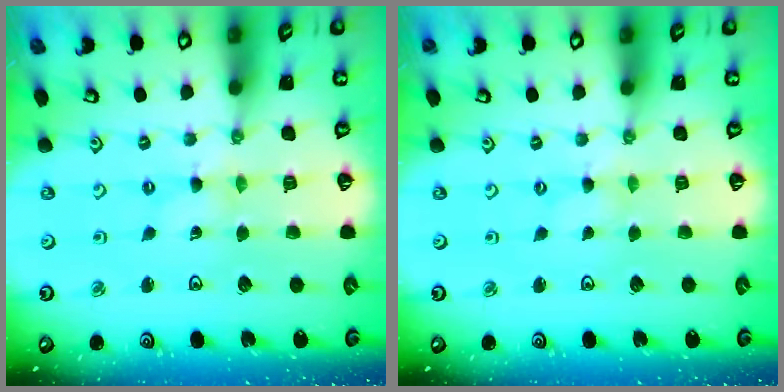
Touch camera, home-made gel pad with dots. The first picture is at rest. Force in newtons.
{"total": 0.0}